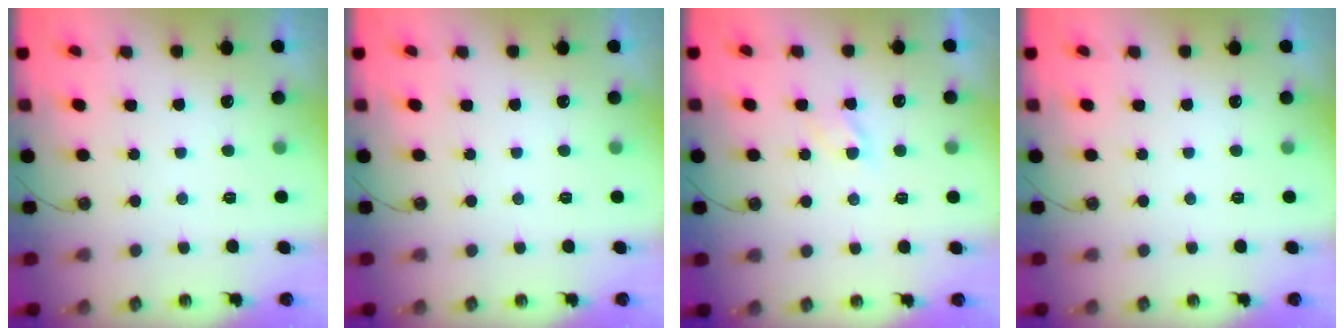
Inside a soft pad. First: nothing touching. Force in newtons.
{"total": 0.0}
{"total": 2.8, "press": 2.7, "slide": 0.4}
{"total": 0.0}